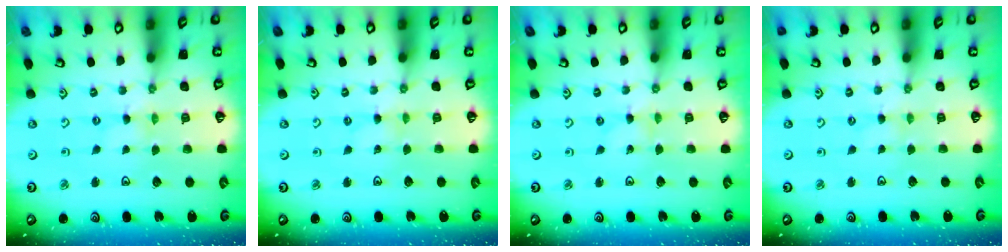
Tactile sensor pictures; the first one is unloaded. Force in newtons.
{"total": 0.8, "press": 0.8, "slide": 0.1}
{"total": 0.0}
{"total": 0.8, "press": 0.8, "slide": 0.2}